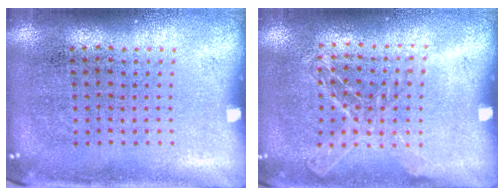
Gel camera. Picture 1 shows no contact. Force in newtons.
{"total": 1.2, "press": 1.1, "slide": 0.2}